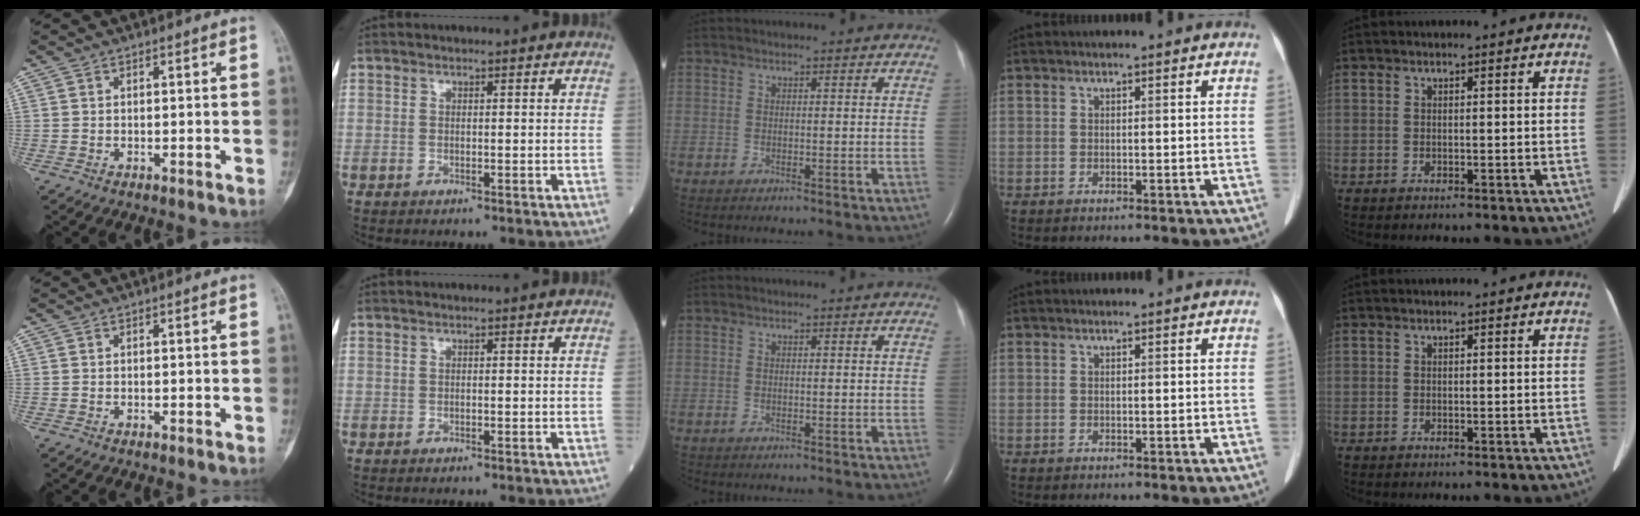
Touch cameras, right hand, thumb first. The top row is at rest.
{}